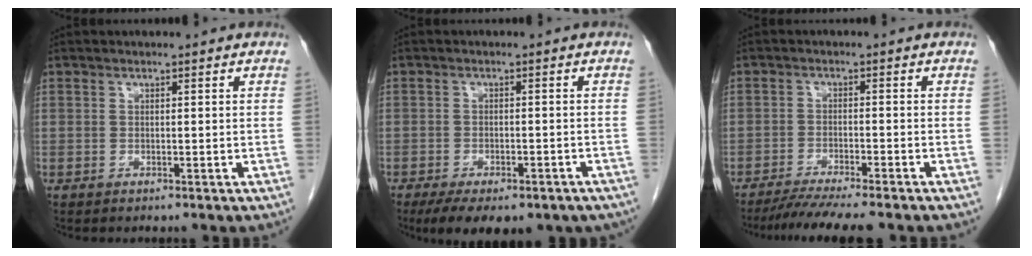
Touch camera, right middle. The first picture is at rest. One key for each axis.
{"total": 14.3, "fx": -10.1, "fy": 6.0, "fz": 8.1, "tx": -0.127, "ty": -0.013, "tz": -0.127}
{"total": 8.0, "fx": -6.9, "fy": -0.3, "fz": 4.0, "tx": -0.053, "ty": -0.021, "tz": -0.110}